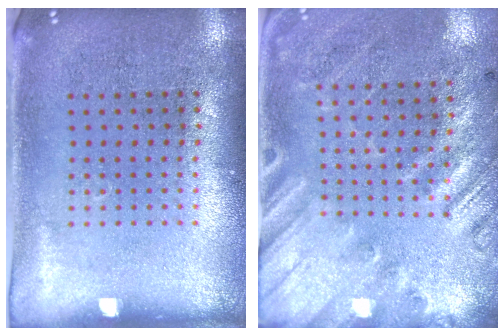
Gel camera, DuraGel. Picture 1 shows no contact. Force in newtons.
{"total": 2.5, "press": 1.8, "slide": 1.8}